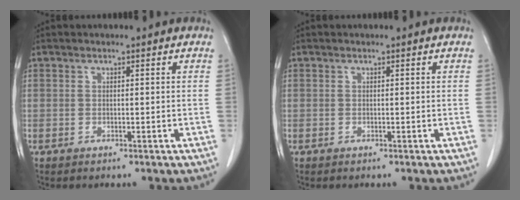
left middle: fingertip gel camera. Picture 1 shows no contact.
{"total": 0.0}